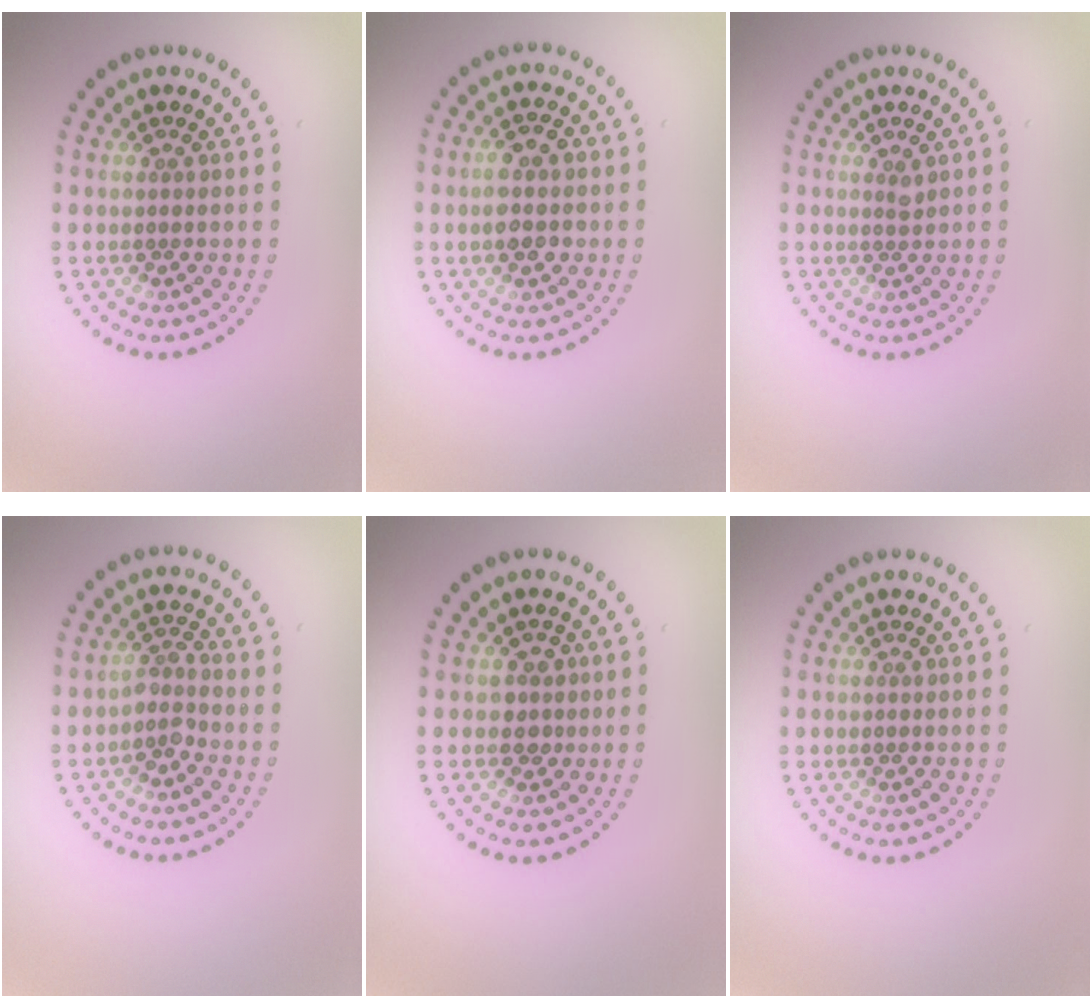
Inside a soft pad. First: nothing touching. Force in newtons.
{"total": 3.4, "press": 3.4, "slide": 0.2}
{"total": 0.7, "press": 0.5, "slide": 0.5}
{"total": 1.8, "press": 1.3, "slide": 1.3}
{"total": 1.5, "press": 1.2, "slide": 0.9}
{"total": 0.0}